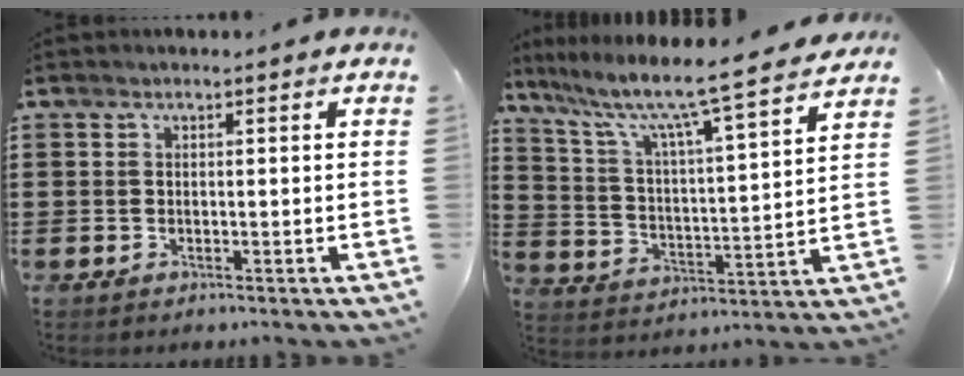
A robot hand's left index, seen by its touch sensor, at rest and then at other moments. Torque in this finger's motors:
{"motor_torque": [1.14, -0.99, 0.95, 0.21]}